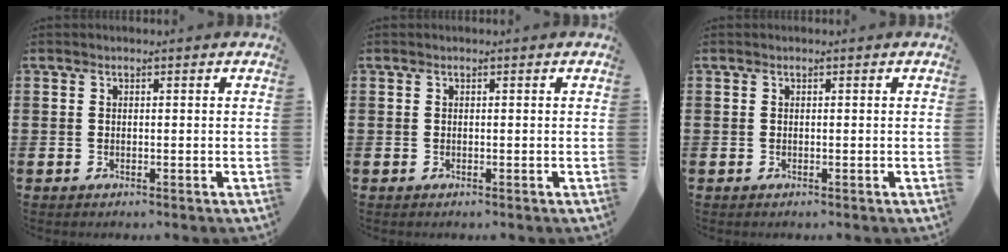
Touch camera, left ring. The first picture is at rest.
{"total": 0.0}
{"total": 0.0}